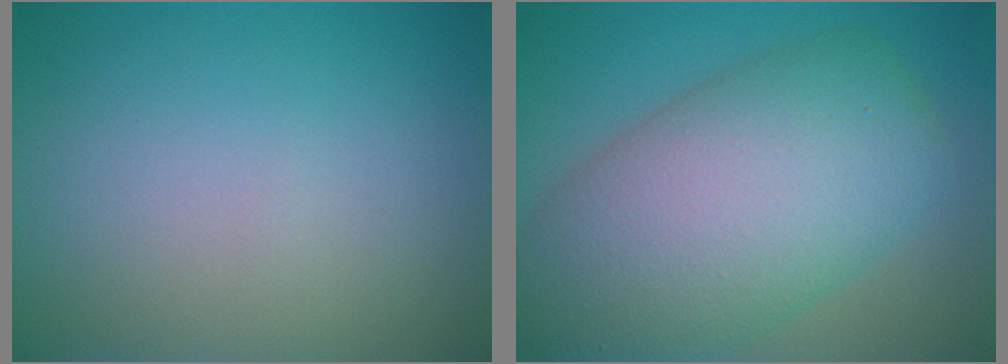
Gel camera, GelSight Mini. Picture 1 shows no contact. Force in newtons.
{"total": 11.8, "press": 11.8, "slide": 0.5}